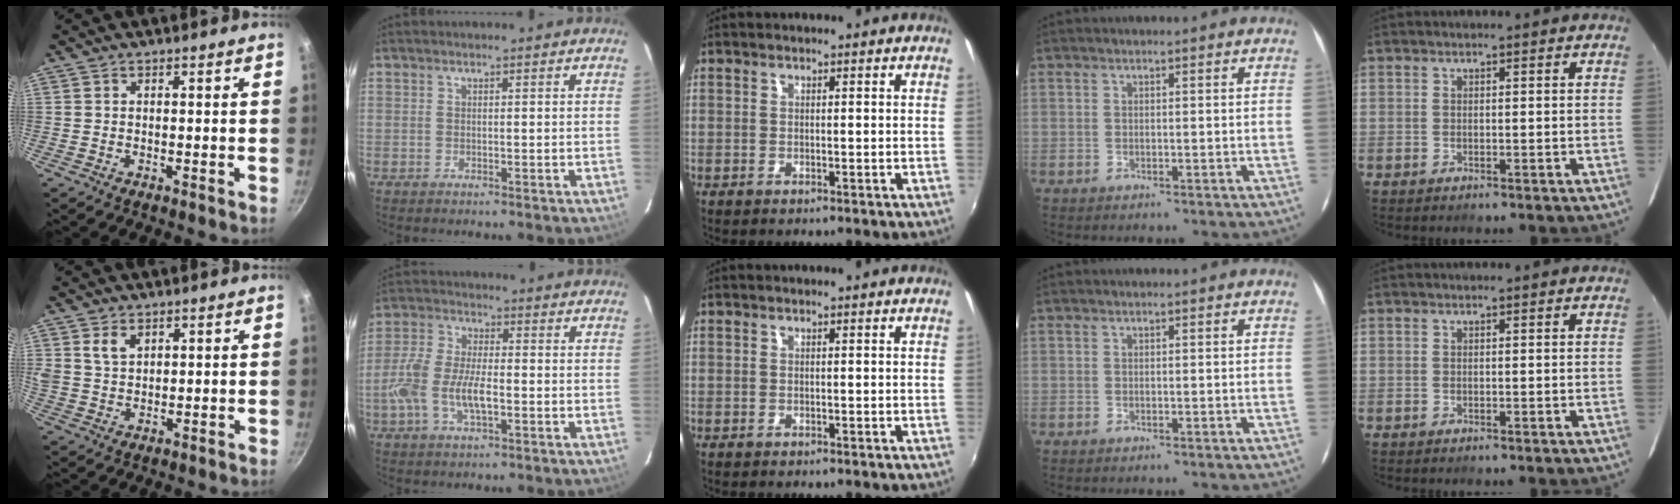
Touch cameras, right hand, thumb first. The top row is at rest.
{"thumb": {"total": 4.5, "force": [2.1, 3.0, 2.6], "torque": [-0.039, -0.007, 0.044]}, "index": {"total": 9.9, "force": [-2.9, 4.2, 8.5], "torque": [-0.184, 0.002, -0.055]}}